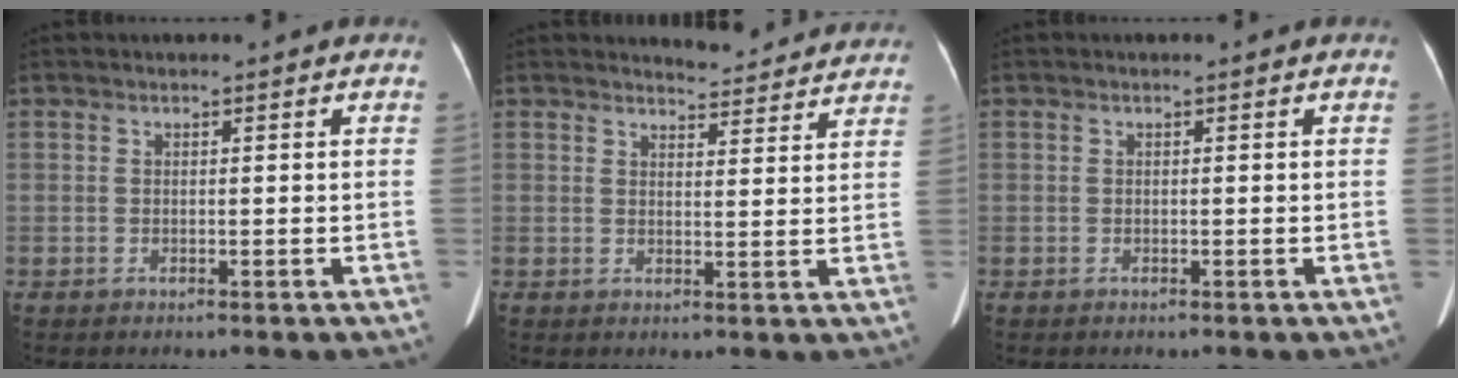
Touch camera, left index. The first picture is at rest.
{"total": 7.5, "force": [7.3, 1.3, 0.5], "torque": [0.002, -0.002, 0.076]}
{"total": 0.0}